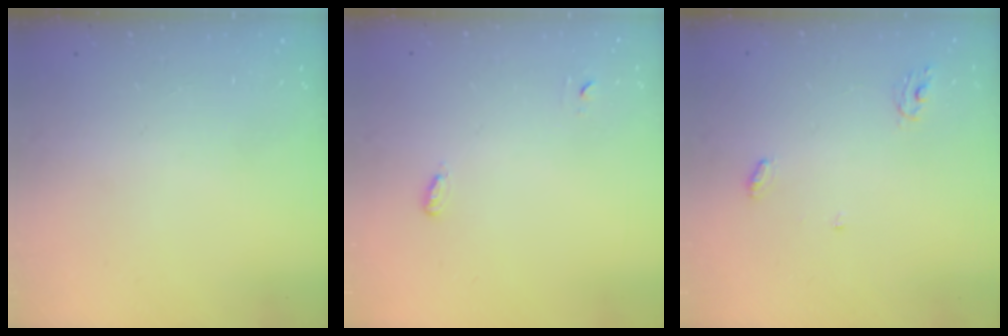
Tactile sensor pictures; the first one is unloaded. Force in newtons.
{"total": 3.7, "press": 3.3, "slide": 1.6}
{"total": 4.1, "press": 4.1, "slide": 0.2}